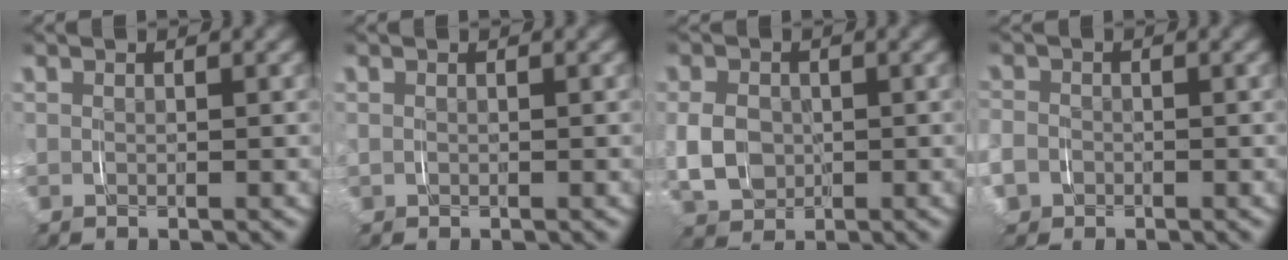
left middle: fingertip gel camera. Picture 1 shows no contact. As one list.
[{"total": 0.6, "force": [0.0, 0.6, 0.2], "torque": [-0.010, 0.001, -0.001]}, {"total": 4.6, "force": [-0.1, 3.8, 2.6], "torque": [-0.062, -0.006, 0.004]}, {"total": 3.9, "force": [-1.2, 3.6, 0.9], "torque": [-0.043, -0.015, -0.023]}]